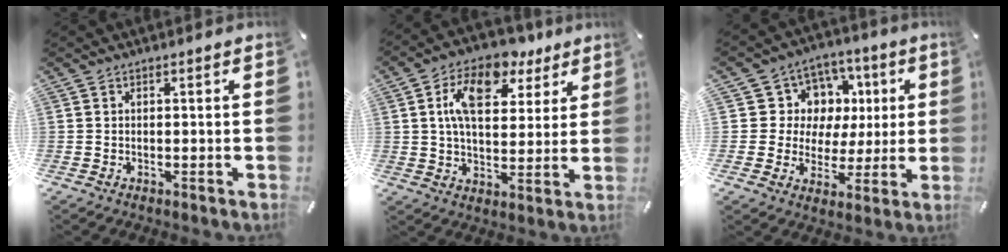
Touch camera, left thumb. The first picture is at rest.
{"total": 12.9, "force": [6.3, 7.6, 8.4], "torque": [-0.143, -0.018, 0.112]}
{"total": 10.6, "force": [0.9, 10.5, 1.5], "torque": [-0.017, -0.014, 0.021]}